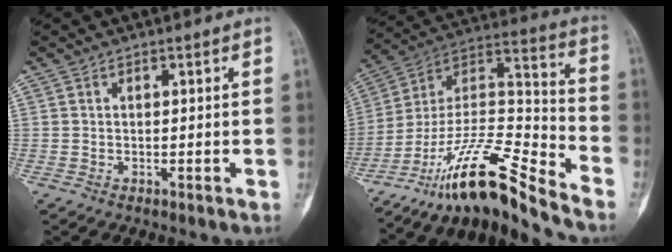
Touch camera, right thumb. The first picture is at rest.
{"total": 18.2, "force": [-15.2, 1.8, 9.8], "torque": [-0.172, 0.114, -0.275]}